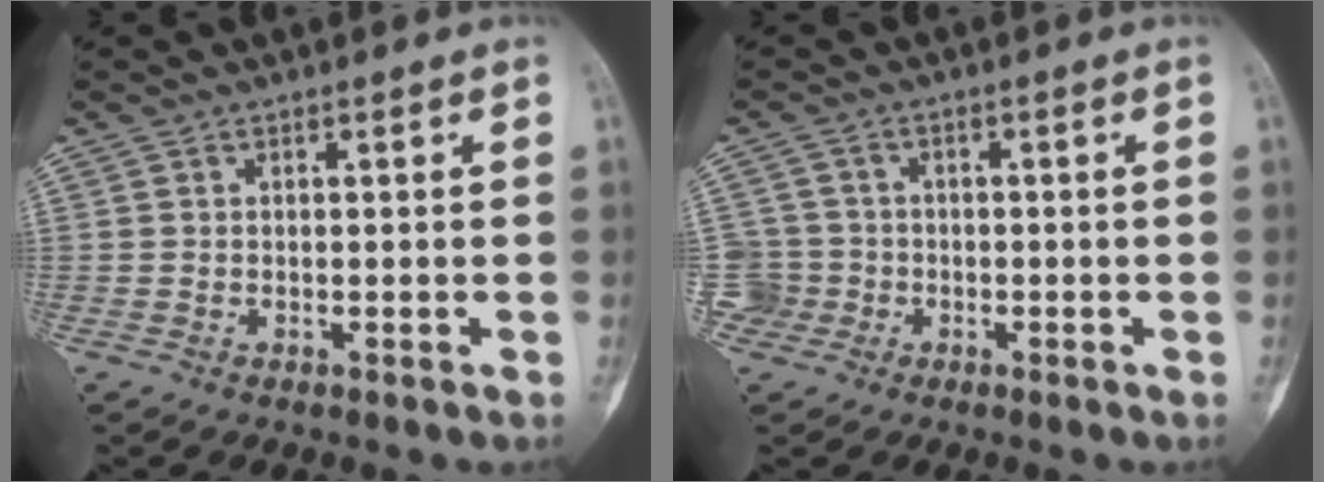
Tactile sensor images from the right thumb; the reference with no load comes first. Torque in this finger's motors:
{"motor_torque": [0.86, 0.62, 0.56, -0.34, 0.05]}